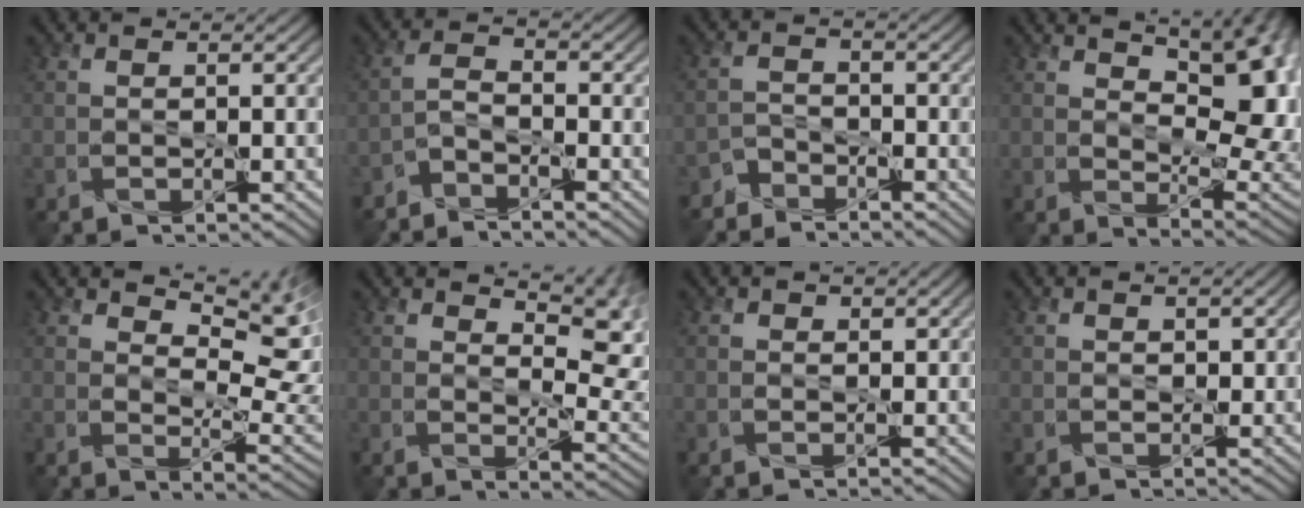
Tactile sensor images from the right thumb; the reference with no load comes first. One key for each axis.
{"total": 3.3, "fx": -3.1, "fy": 0.8, "fz": 1.0, "tx": -0.022, "ty": 0.000, "tz": -0.073}
{"total": 3.2, "fx": -3.0, "fy": 1.2, "fz": 0.0, "tx": 0.003, "ty": 0.002, "tz": -0.069}
{"total": 13.7, "fx": 5.8, "fy": 6.6, "fz": 10.5, "tx": -0.147, "ty": 0.006, "tz": 0.090}
{"total": 12.2, "fx": 7.0, "fy": 5.2, "fz": 8.6, "tx": -0.137, "ty": -0.006, "tz": 0.111}
{"total": 10.9, "fx": 6.6, "fy": 4.5, "fz": 7.4, "tx": -0.110, "ty": -0.004, "tz": 0.101}
{"total": 0.7, "fx": 0.3, "fy": 0.6, "fz": 0.1, "tx": -0.001, "ty": -0.004, "tz": 0.004}
{"total": 0.8, "fx": 0.4, "fy": 0.6, "fz": 0.3, "tx": -0.006, "ty": -0.005, "tz": 0.008}